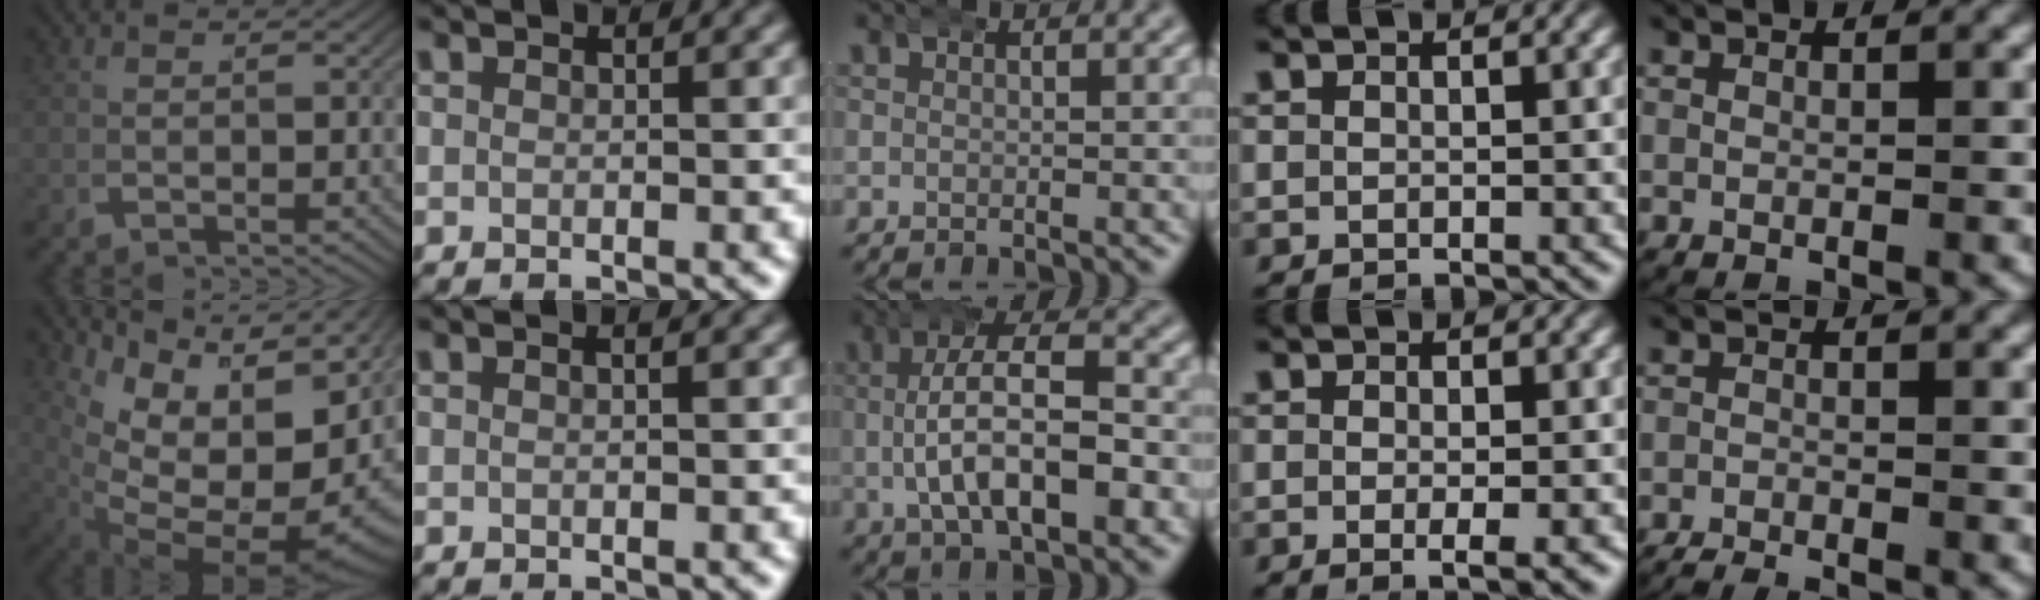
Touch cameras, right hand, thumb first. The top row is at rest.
{"thumb": {"total": 18.1, "force": [0.2, 11.3, 14.2], "torque": [-0.248, -0.041, 0.033]}, "index": {"total": 0.5, "force": [0.0, -0.1, 0.5], "torque": [-0.008, 0.003, 0.000]}, "middle": {"total": 8.2, "force": [-0.8, 4.1, 7.1], "torque": [-0.119, -0.003, -0.012]}, "ring": {"total": 2.4, "force": [-0.9, 0.2, 2.3], "torque": [-0.040, -0.015, -0.010]}, "little": {"total": 3.4, "force": [-3.2, 0.9, 0.7], "torque": [-0.018, -0.015, -0.048]}}